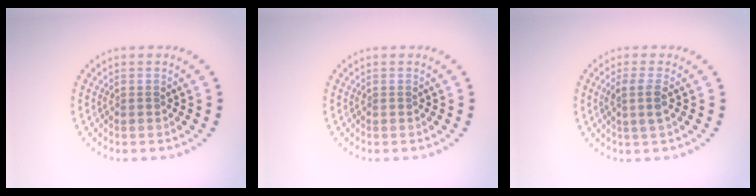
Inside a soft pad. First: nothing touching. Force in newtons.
{"total": 0.0}
{"total": 1.8, "press": 1.5, "slide": 1.0}